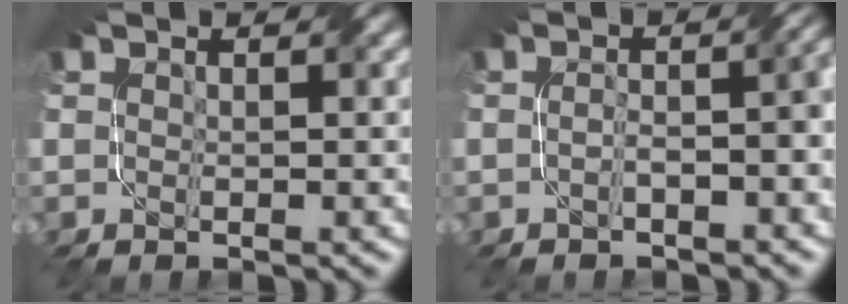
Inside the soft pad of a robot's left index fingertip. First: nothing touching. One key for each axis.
{"total": 3.4, "fx": -0.9, "fy": 1.2, "fz": 3.1, "tx": -0.032, "ty": 0.011, "tz": -0.017}